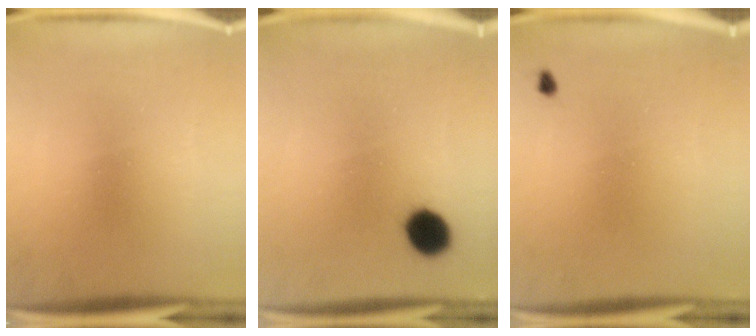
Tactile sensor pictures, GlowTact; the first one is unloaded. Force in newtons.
{"total": 7.4}
{"total": 0.7}